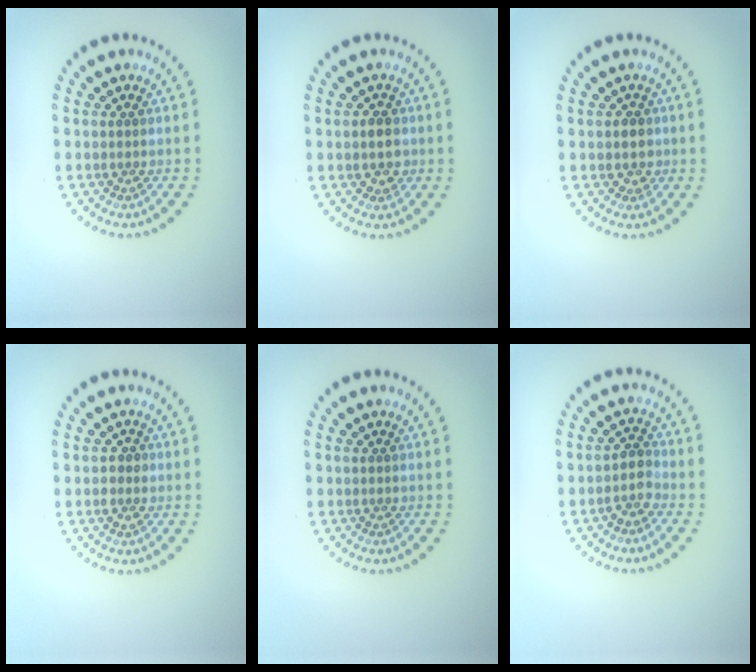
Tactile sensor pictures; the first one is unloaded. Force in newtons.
{"total": 2.1, "press": 2.0, "slide": 0.6}
{"total": 1.3, "press": 1.2, "slide": 0.6}
{"total": 1.4, "press": 1.4, "slide": 0.2}
{"total": 0.0}
{"total": 1.9, "press": 1.6, "slide": 1.1}